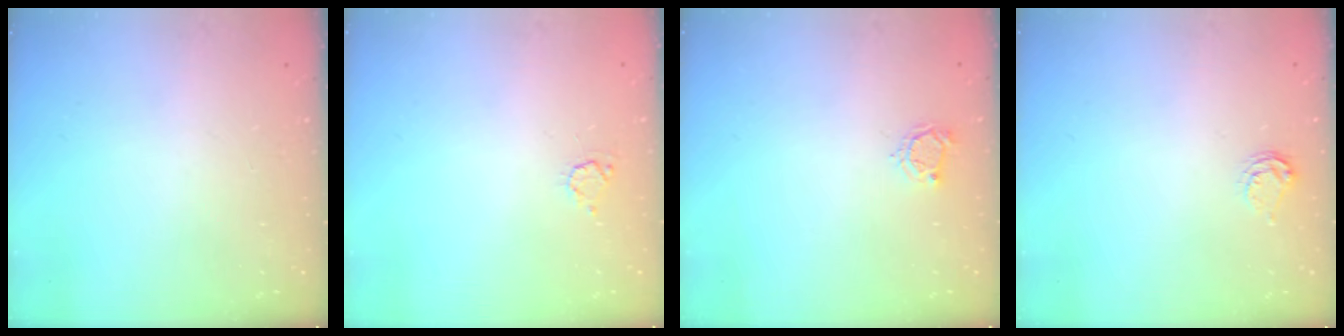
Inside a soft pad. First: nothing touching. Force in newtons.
{"total": 3.2, "press": 3.1, "slide": 0.4}
{"total": 4.1, "press": 4.0, "slide": 0.4}
{"total": 5.0, "press": 5.0, "slide": 0.5}